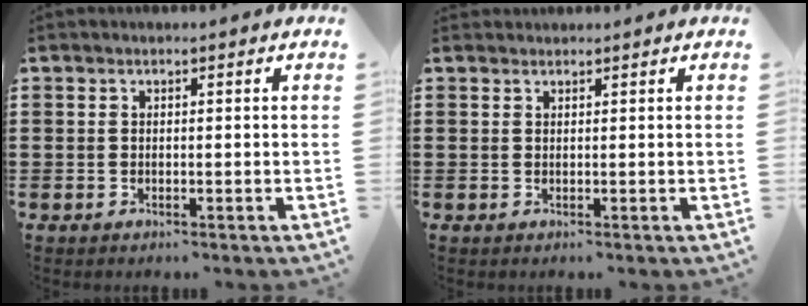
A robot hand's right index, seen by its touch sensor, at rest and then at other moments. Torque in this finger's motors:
{"motor_torque": [0.96, 0.92, -0.15, -0.01]}